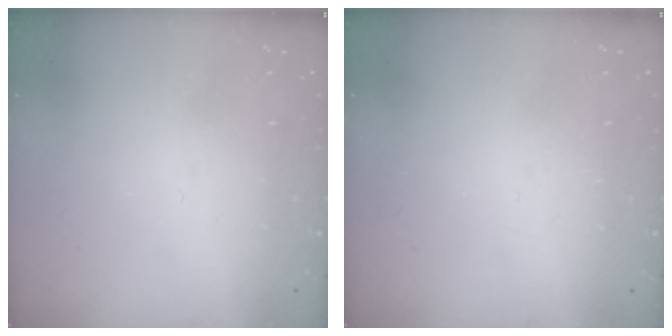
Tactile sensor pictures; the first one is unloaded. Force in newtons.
{"total": 0.0}